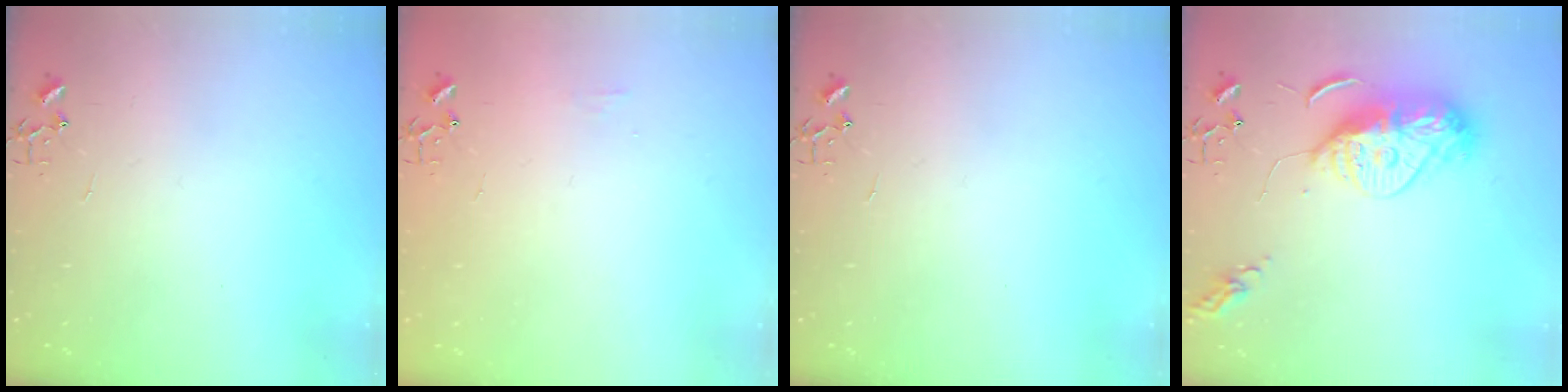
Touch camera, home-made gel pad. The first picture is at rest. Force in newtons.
{"total": 5.1, "press": 5.1, "slide": 0.7}
{"total": 0.0}
{"total": 12.9, "press": 12.8, "slide": 1.3}